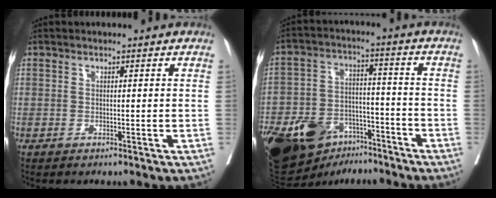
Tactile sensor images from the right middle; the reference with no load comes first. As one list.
[{"total": 22.1, "force": [-13.7, 13.5, 11.0], "torque": [-0.298, -0.002, -0.223]}]